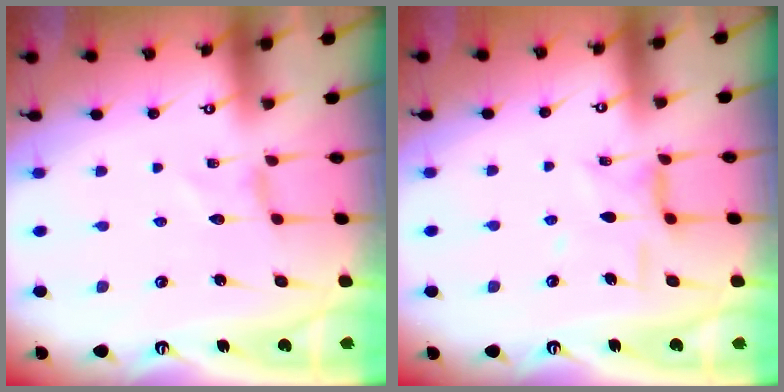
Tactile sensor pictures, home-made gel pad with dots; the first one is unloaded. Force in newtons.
{"total": 8.5, "press": 8.5, "slide": 0.6}